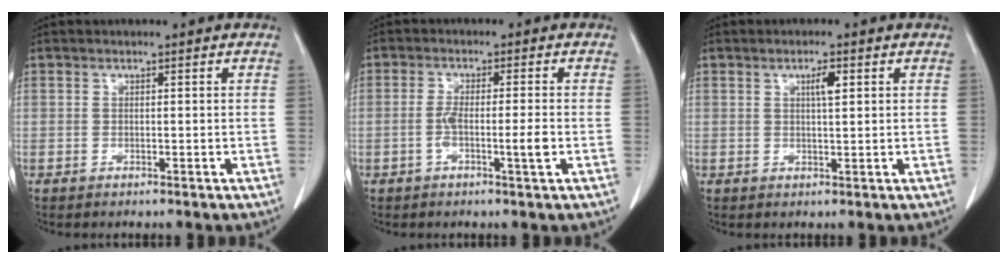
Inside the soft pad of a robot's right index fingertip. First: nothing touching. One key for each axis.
{"total": 4.4, "fx": -1.3, "fy": 0.0, "fz": 4.2, "tx": -0.082, "ty": -0.003, "tz": -0.022}
{"total": 2.3, "fx": 0.9, "fy": 0.3, "fz": 2.1, "tx": -0.038, "ty": 0.000, "tz": 0.014}